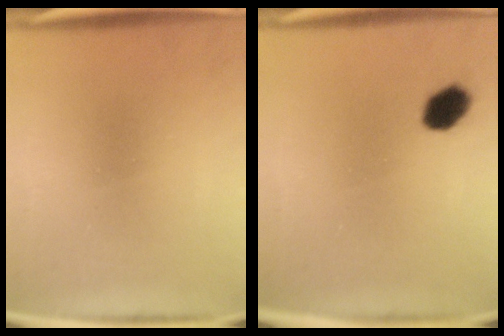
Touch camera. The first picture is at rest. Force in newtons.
{"total": 4.9}